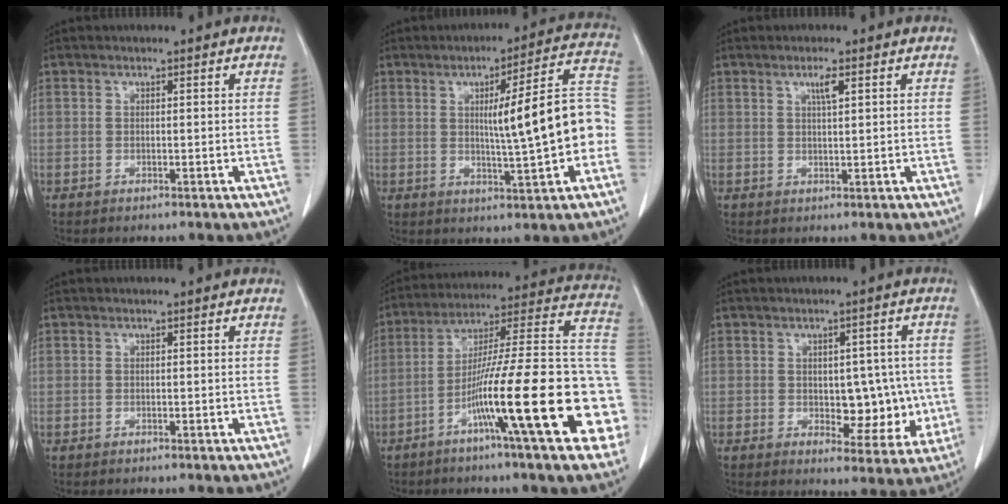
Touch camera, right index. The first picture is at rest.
{"total": 13.5, "force": [-1.0, 0.6, 13.4], "torque": [-0.181, 0.024, -0.010]}
{"total": 2.1, "force": [1.1, 0.1, 1.9], "torque": [-0.037, -0.001, 0.020]}
{"total": 0.0}
{"total": 24.7, "force": [-8.6, 1.0, 23.1], "torque": [-0.271, 0.004, -0.140]}
{"total": 7.8, "force": [-0.6, 4.6, 6.3], "torque": [-0.059, 0.011, 0.004]}